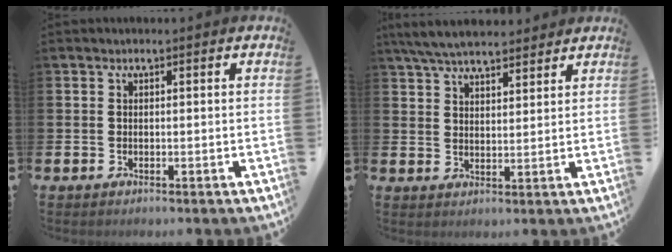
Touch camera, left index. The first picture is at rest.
{"total": 5.9, "force": [5.6, 1.2, 1.5], "torque": [-0.052, -0.016, 0.104]}